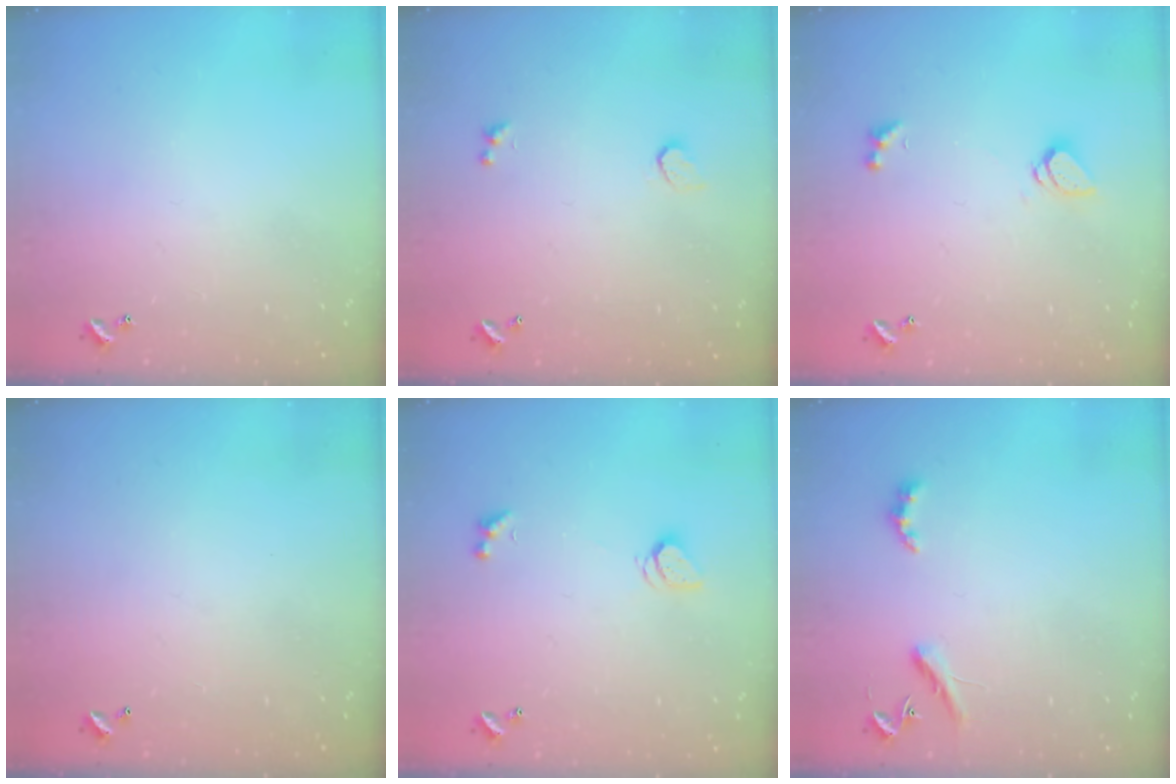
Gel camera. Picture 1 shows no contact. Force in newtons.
{"total": 1.0, "press": 0.7, "slide": 0.7}
{"total": 1.2, "press": 1.1, "slide": 0.5}
{"total": 2.9, "press": 2.9, "slide": 0.1}
{"total": 2.0, "press": 2.0, "slide": 0.3}
{"total": 3.1, "press": 3.0, "slide": 0.6}